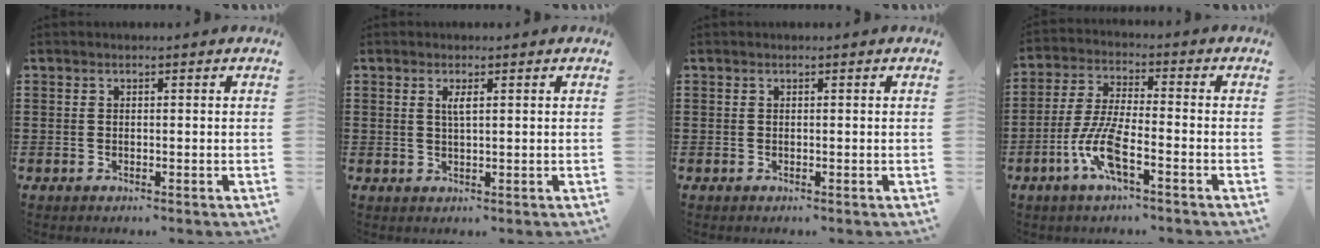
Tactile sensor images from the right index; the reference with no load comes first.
{"total": 1.8, "force": [0.6, 0.3, 1.7], "torque": [-0.034, 0.002, 0.009]}
{"total": 0.0}
{"total": 8.2, "force": [-3.8, 1.8, 7.0], "torque": [-0.167, -0.015, -0.076]}